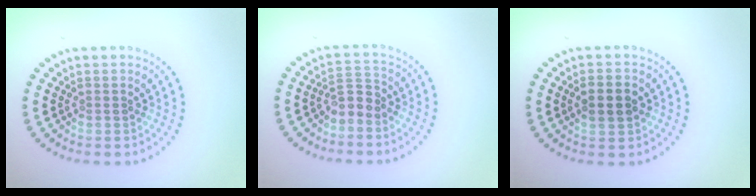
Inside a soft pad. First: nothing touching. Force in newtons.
{"total": 2.0, "press": 1.4, "slide": 1.4}
{"total": 2.4, "press": 2.4, "slide": 0.2}